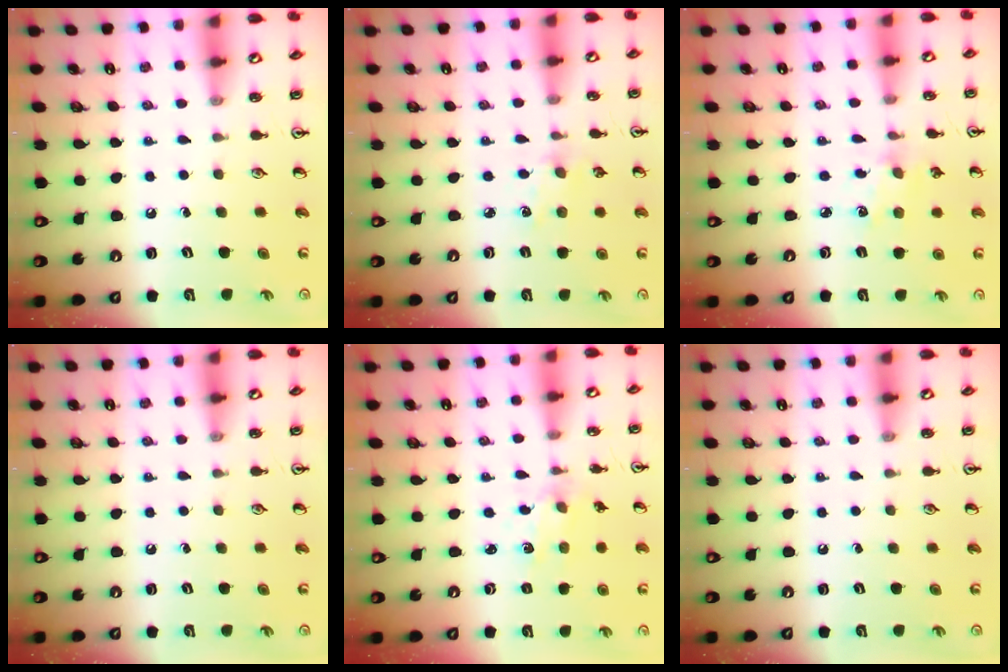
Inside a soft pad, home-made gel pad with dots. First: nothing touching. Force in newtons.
{"total": 2.6, "press": 2.5, "slide": 0.4}
{"total": 2.6, "press": 2.5, "slide": 0.5}
{"total": 0.0}
{"total": 1.4, "press": 1.4, "slide": 0.2}
{"total": 0.0}